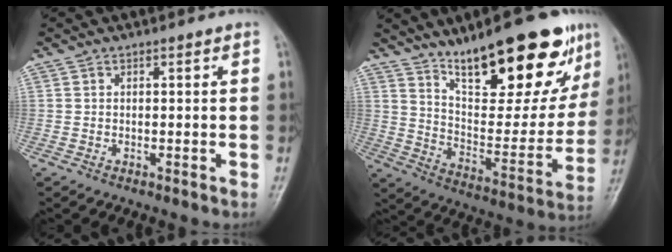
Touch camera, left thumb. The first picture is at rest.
{"total": 23.9, "force": [15.5, 7.8, 16.5], "torque": [-0.199, -0.068, 0.248]}